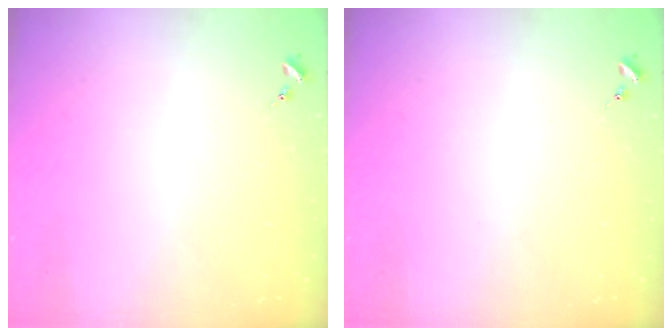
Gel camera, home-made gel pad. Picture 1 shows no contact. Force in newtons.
{"total": 0.0}